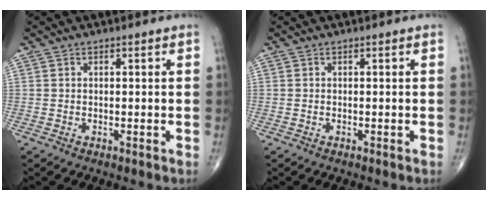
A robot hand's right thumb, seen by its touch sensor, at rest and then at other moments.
{"total": 0.0}